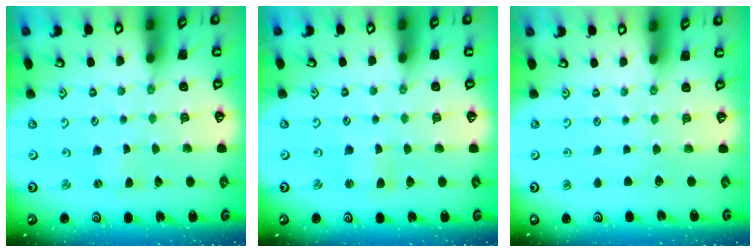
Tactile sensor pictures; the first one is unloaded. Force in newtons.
{"total": 0.8, "press": 0.8, "slide": 0.2}
{"total": 0.0}